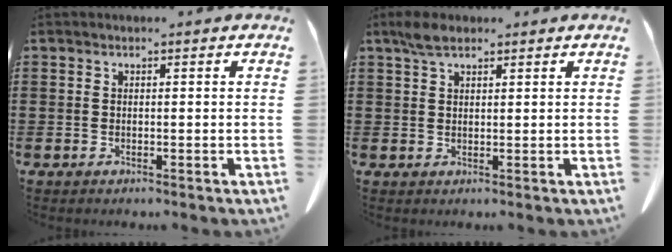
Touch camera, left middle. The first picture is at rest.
{"total": 3.1, "force": [2.2, 1.3, 1.9], "torque": [-0.043, 0.006, 0.040]}